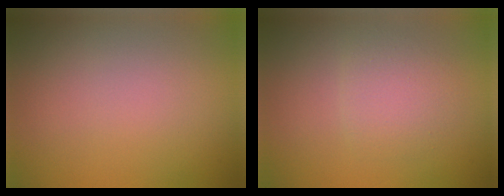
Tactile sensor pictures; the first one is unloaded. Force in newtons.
{"total": 2.3, "press": 2.3, "slide": 0.1}